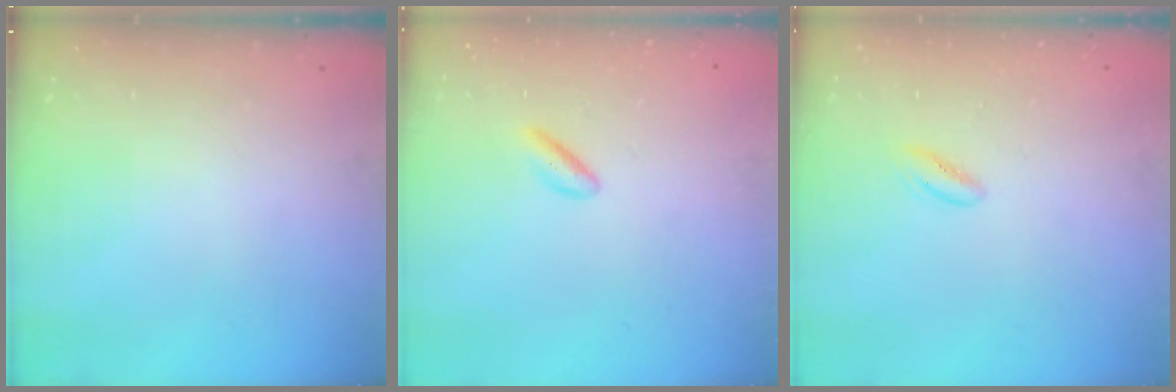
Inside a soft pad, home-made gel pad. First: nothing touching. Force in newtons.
{"total": 2.2, "press": 1.9, "slide": 1.1}
{"total": 2.6, "press": 2.5, "slide": 0.6}